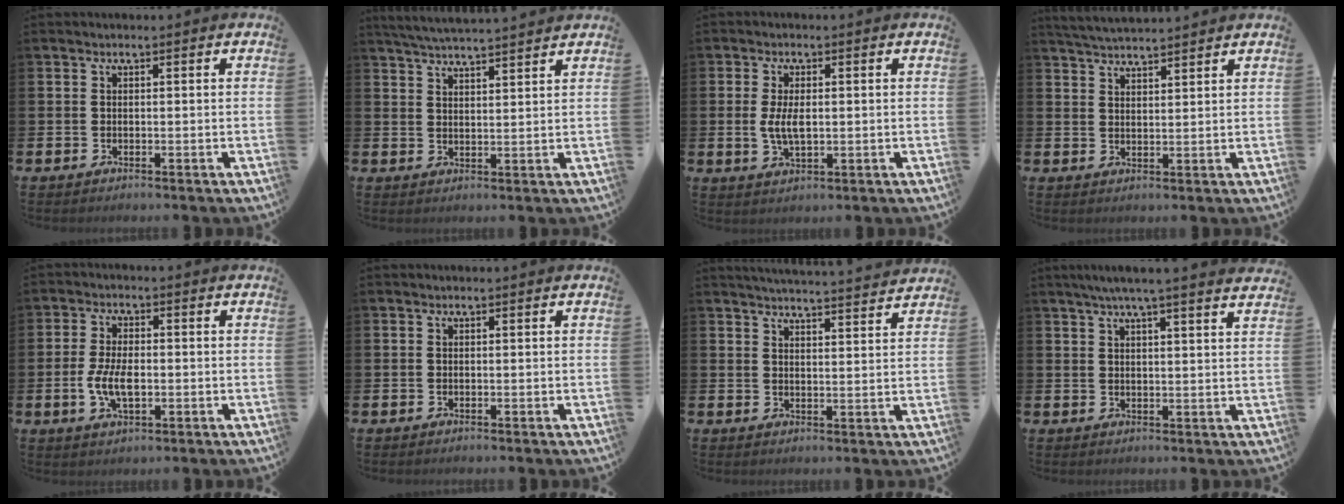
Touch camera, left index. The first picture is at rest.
{"total": 4.5, "force": [4.4, -0.2, 0.7], "torque": [-0.029, -0.020, 0.079]}
{"total": 3.9, "force": [0.2, 1.8, 3.5], "torque": [-0.060, -0.002, -0.003]}
{"total": 3.8, "force": [3.8, 0.0, 0.3], "torque": [-0.011, -0.022, 0.068]}
{"total": 5.2, "force": [-0.7, 2.6, 4.5], "torque": [-0.087, -0.002, -0.016]}
{"total": 0.0}
{"total": 4.4, "force": [4.3, -0.6, 0.2], "torque": [-0.008, -0.035, 0.075]}
{"total": 4.7, "force": [4.2, -0.6, 1.9], "torque": [-0.044, -0.013, 0.074]}